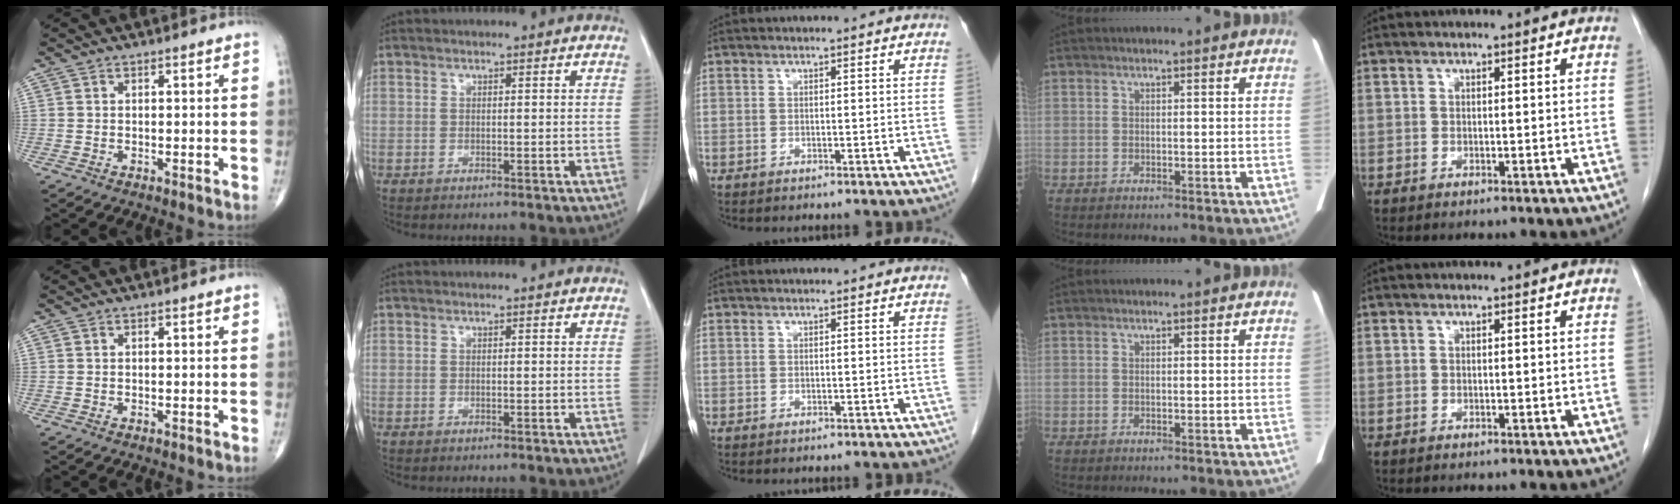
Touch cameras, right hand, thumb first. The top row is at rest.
{}